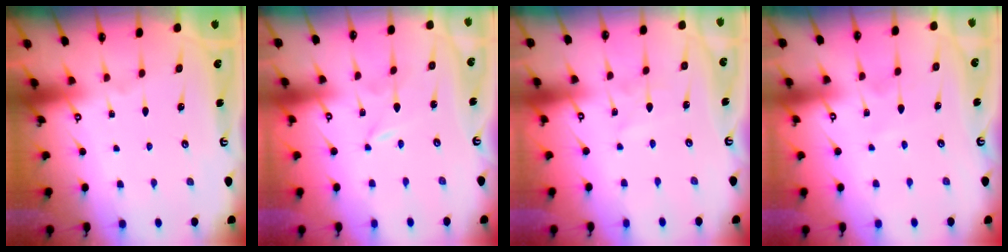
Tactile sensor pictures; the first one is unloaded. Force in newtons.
{"total": 0.0}
{"total": 1.6, "press": 1.6, "slide": 0.1}
{"total": 3.5, "press": 3.5, "slide": 0.4}